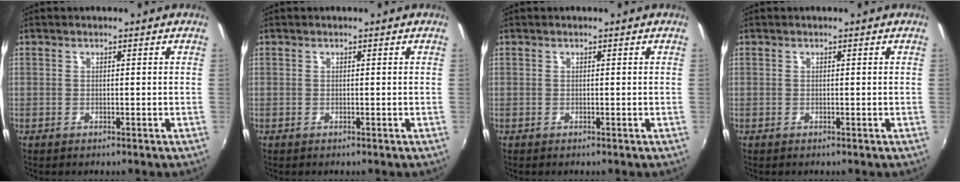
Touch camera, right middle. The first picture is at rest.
{"total": 0.0}
{"total": 0.0}
{"total": 0.0}